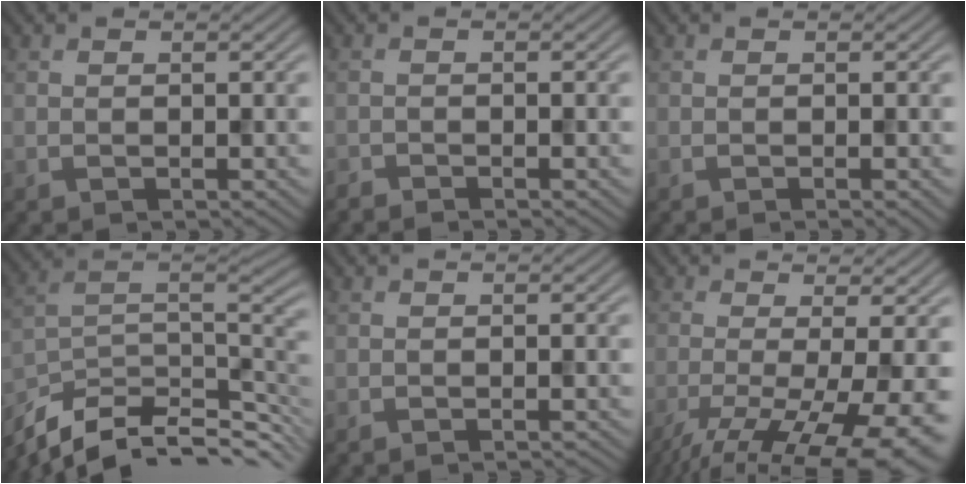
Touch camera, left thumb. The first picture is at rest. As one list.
[{"total": 1.2, "force": [-1.1, 0.0, 0.2], "torque": [-0.003, -0.003, -0.025]}, {"total": 0.7, "force": [-0.2, 0.1, 0.6], "torque": [-0.010, -0.003, -0.005]}, {"total": 12.9, "force": [-8.6, 5.2, 8.1], "torque": [-0.178, -0.007, -0.146]}, {"total": 0.9, "force": [-0.8, 0.1, 0.4], "torque": [0.000, 0.001, -0.016]}, {"total": 12.8, "force": [-6.0, 3.2, 10.8], "torque": [-0.181, -0.023, -0.083]}]